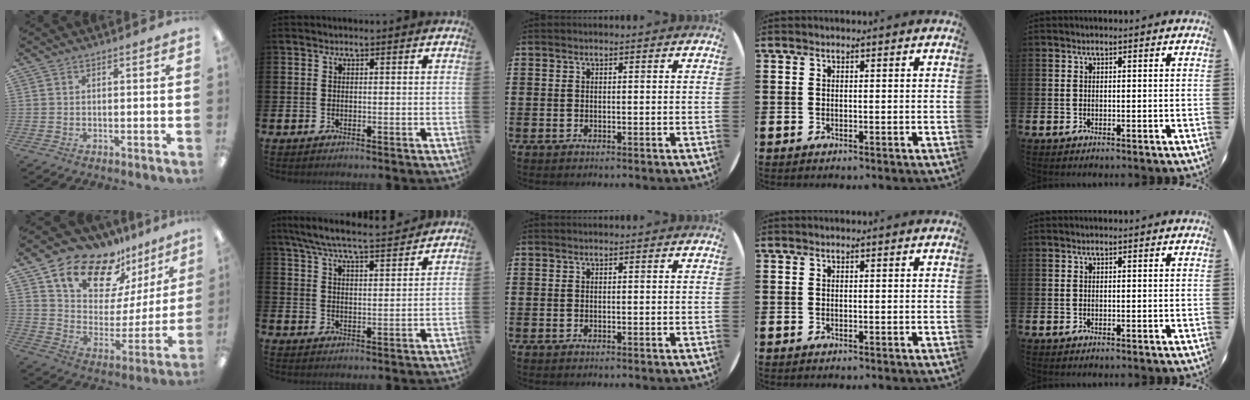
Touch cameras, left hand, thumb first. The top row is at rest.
{"thumb": {"total": 16.2, "force": [13.2, 7.9, 4.9], "torque": [-0.111, -0.106, 0.239]}, "index": {"total": 7.2, "force": [6.7, 0.5, 2.5], "torque": [-0.072, -0.039, 0.119]}}